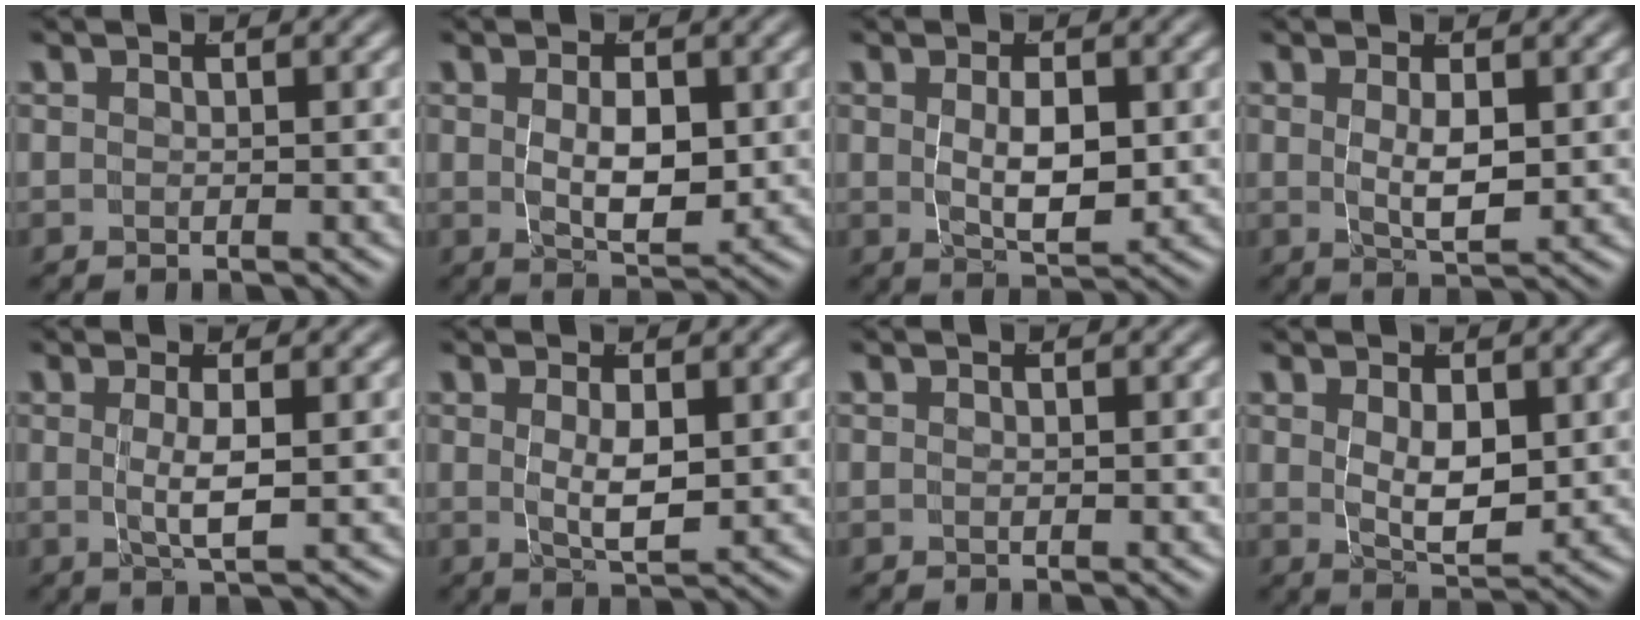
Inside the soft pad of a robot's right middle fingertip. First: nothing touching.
{"total": 4.3, "force": [0.2, 1.7, 3.9], "torque": [-0.065, -0.025, 0.016]}
{"total": 4.2, "force": [0.1, 1.5, 3.9], "torque": [-0.064, -0.021, 0.013]}
{"total": 3.1, "force": [0.2, 0.7, 3.1], "torque": [-0.054, -0.017, 0.017]}
{"total": 3.0, "force": [-0.1, 0.2, 3.0], "torque": [-0.061, -0.014, 0.008]}
{"total": 3.2, "force": [0.2, 0.6, 3.1], "torque": [-0.056, -0.017, 0.016]}
{"total": 0.0}
{"total": 3.9, "force": [0.4, 1.5, 3.6], "torque": [-0.057, -0.024, 0.019]}